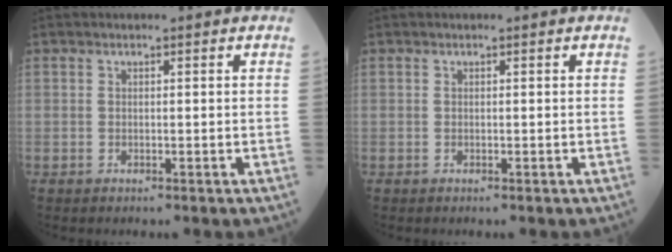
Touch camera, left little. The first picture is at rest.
{"total": 0.0}